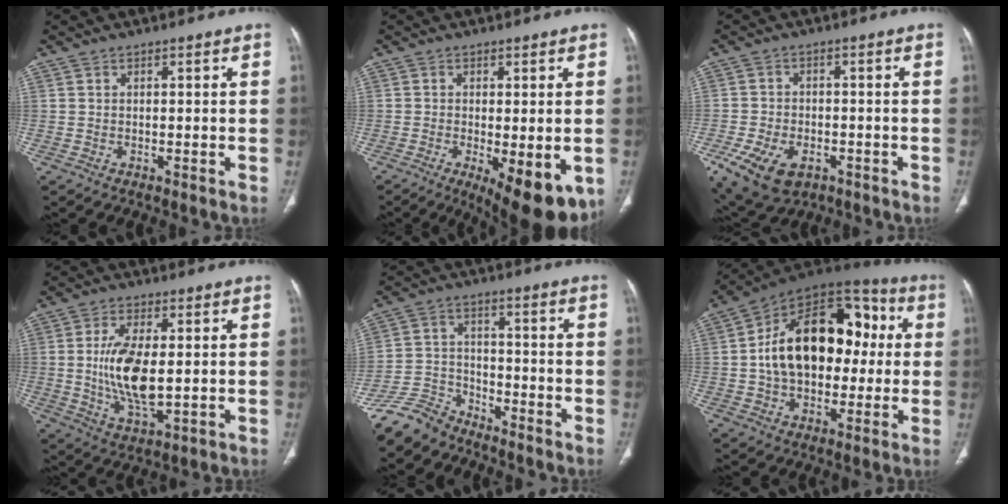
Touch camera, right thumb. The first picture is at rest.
{"total": 12.4, "force": [-4.3, 4.6, 10.7], "torque": [-0.143, -0.020, -0.053]}
{"total": 12.6, "force": [-6.1, 7.9, 7.8], "torque": [-0.151, 0.013, -0.093]}
{"total": 12.0, "force": [0.3, 5.3, 10.7], "torque": [-0.204, -0.016, 0.013]}
{"total": 8.1, "force": [-7.3, 3.5, 0.6], "torque": [-0.008, 0.044, -0.153]}
{"total": 24.0, "force": [1.8, 15.4, 18.3], "torque": [-0.267, 0.039, 0.024]}